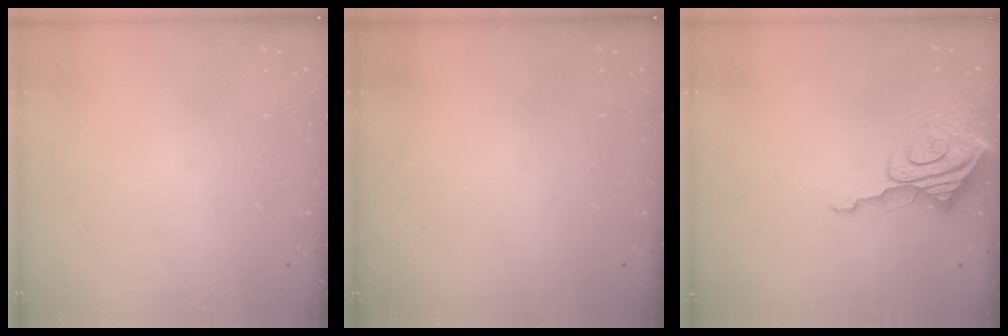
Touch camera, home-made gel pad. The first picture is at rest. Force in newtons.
{"total": 0.0}
{"total": 9.7, "press": 9.6, "slide": 1.1}